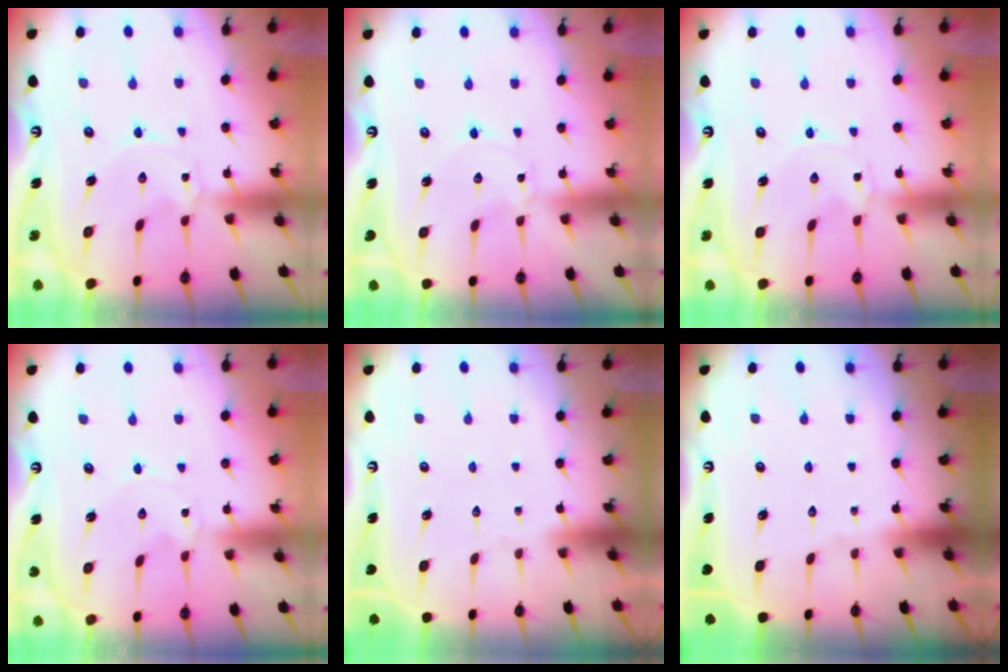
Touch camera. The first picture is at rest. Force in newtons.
{"total": 0.8, "press": 0.8, "slide": 0.1}
{"total": 0.0}
{"total": 0.0}
{"total": 0.0}
{"total": 0.0}